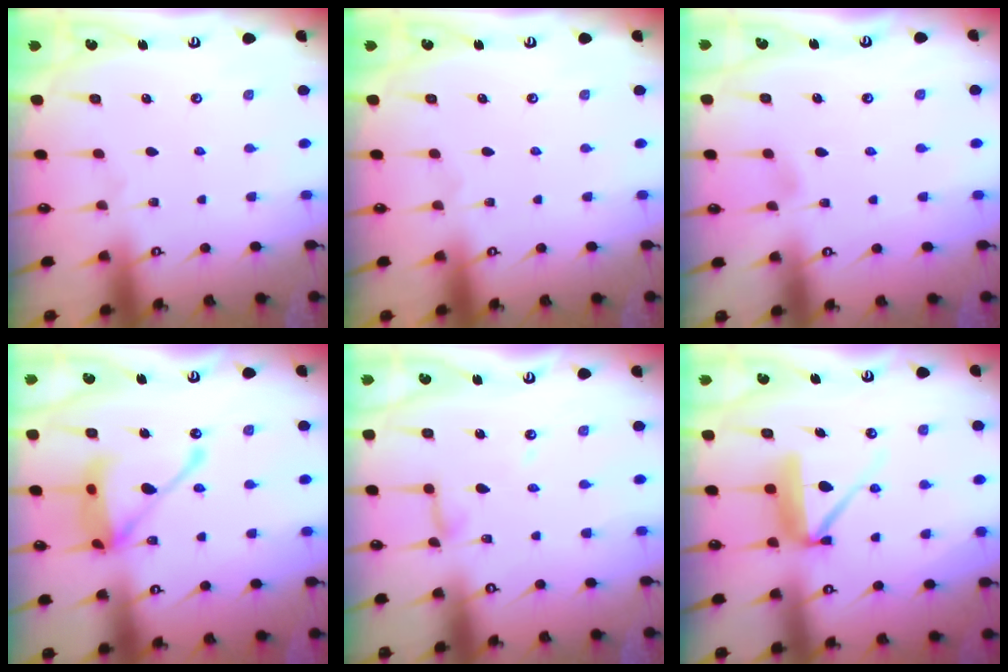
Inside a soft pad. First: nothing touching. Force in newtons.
{"total": 0.0}
{"total": 3.7, "press": 3.7, "slide": 0.6}
{"total": 16.5, "press": 16.5, "slide": 1.6}
{"total": 5.3, "press": 5.2, "slide": 0.4}
{"total": 9.5, "press": 9.4, "slide": 0.5}